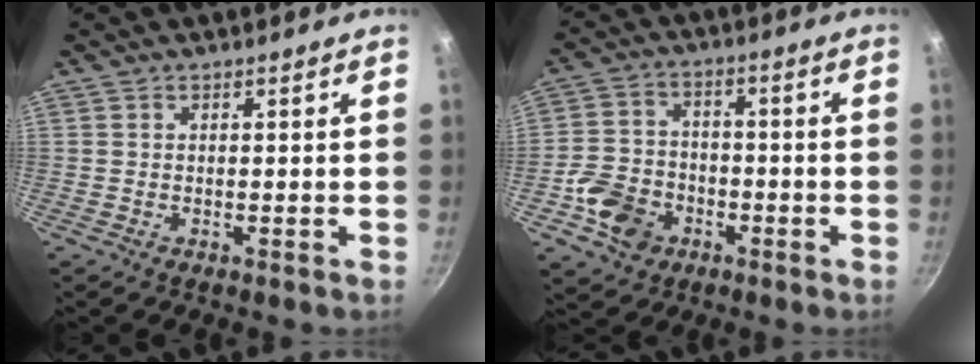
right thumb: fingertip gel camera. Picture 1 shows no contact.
{"total": 9.9, "force": [-4.1, 7.7, 4.6], "torque": [-0.069, 0.030, -0.079]}